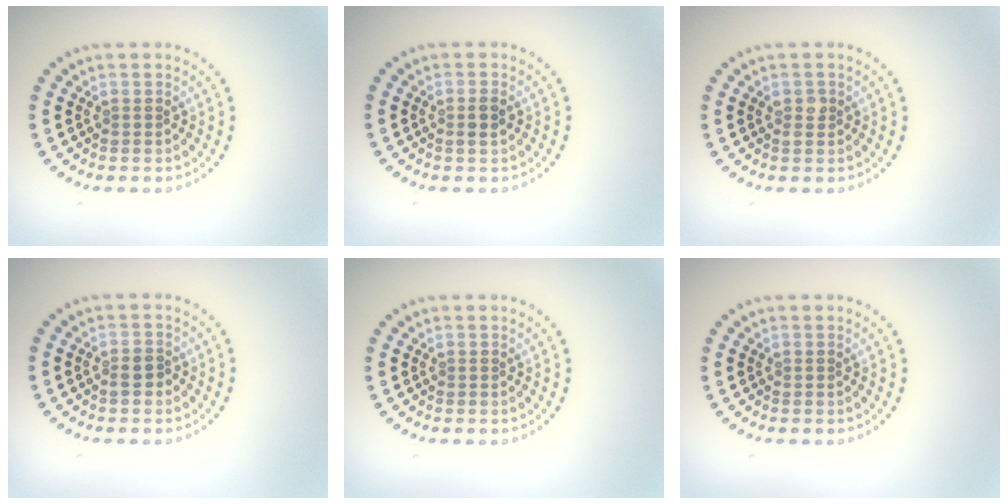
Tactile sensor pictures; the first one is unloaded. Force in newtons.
{"total": 1.3, "press": 1.2, "slide": 0.4}
{"total": 1.2, "press": 1.2, "slide": 0.1}
{"total": 1.5, "press": 1.4, "slide": 0.5}
{"total": 0.0}
{"total": 0.0}